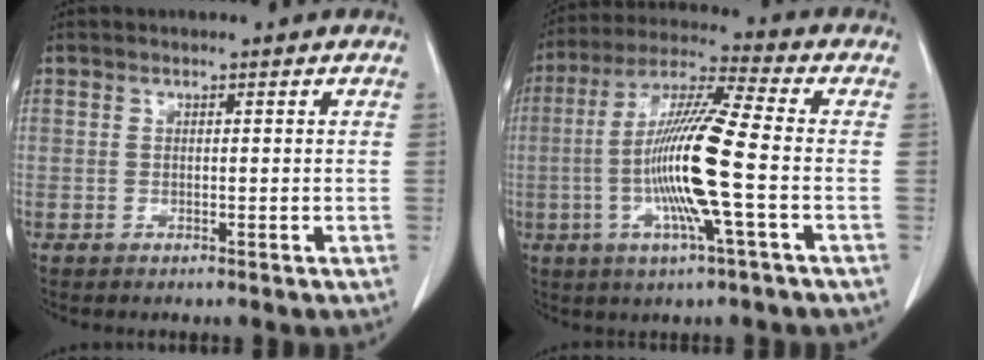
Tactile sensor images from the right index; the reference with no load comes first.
{"total": 14.1, "force": [-2.4, -0.2, 13.8], "torque": [-0.271, -0.002, -0.054]}